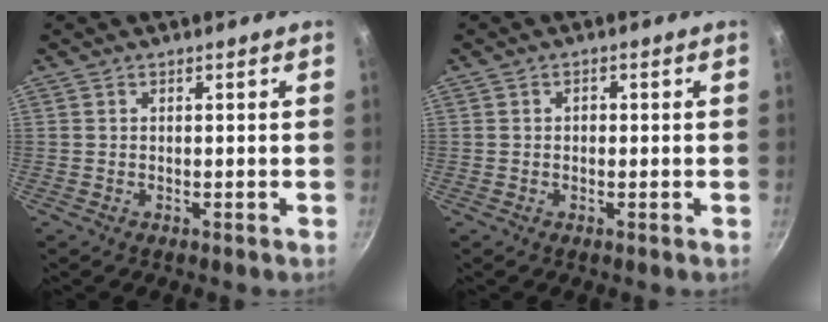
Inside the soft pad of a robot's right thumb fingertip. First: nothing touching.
{"total": 1.2, "force": [0.0, 0.9, 0.7], "torque": [-0.009, 0.005, -0.001]}